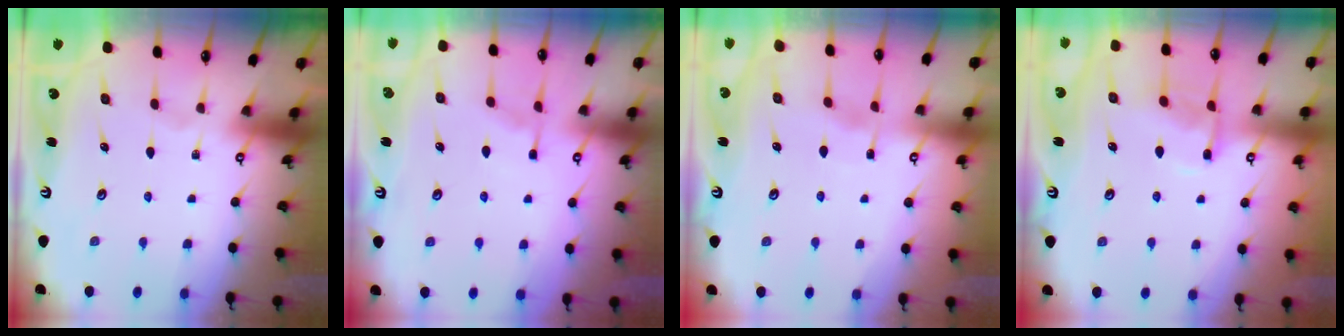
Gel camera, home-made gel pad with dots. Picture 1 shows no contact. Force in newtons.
{"total": 3.5, "press": 3.4, "slide": 0.6}
{"total": 2.0, "press": 2.0, "slide": 0.3}
{"total": 8.2, "press": 8.1, "slide": 0.8}